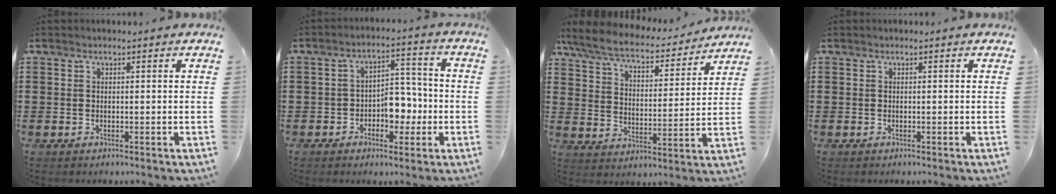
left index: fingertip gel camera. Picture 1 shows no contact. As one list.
[{"total": 5.8, "force": [-1.8, 3.8, 4.1], "torque": [-0.060, 0.005, -0.037]}, {"total": 7.0, "force": [6.2, 1.1, 3.0], "torque": [-0.084, -0.035, 0.106]}, {"total": 0.0}]